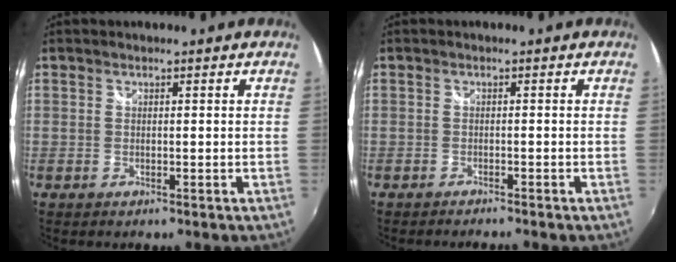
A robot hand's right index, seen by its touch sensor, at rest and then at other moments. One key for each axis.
{"total": 2.5, "fx": -2.3, "fy": 0.2, "fz": 0.9, "tx": -0.027, "ty": -0.013, "tz": -0.040}